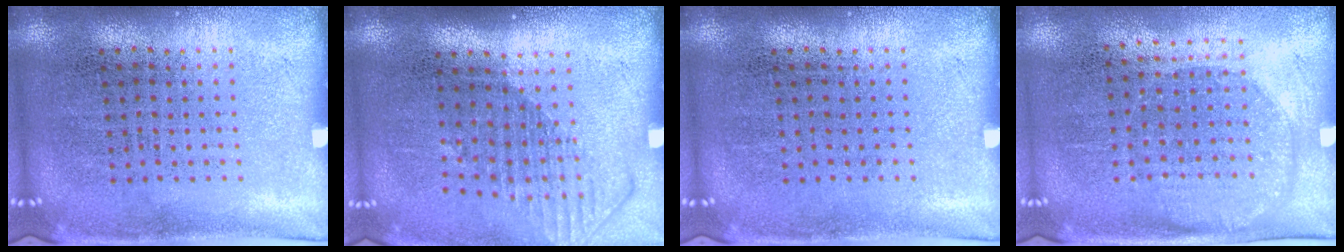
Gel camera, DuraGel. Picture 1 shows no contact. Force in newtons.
{"total": 1.5, "press": 1.2, "slide": 1.0}
{"total": 0.0}
{"total": 1.5, "press": 1.3, "slide": 0.7}